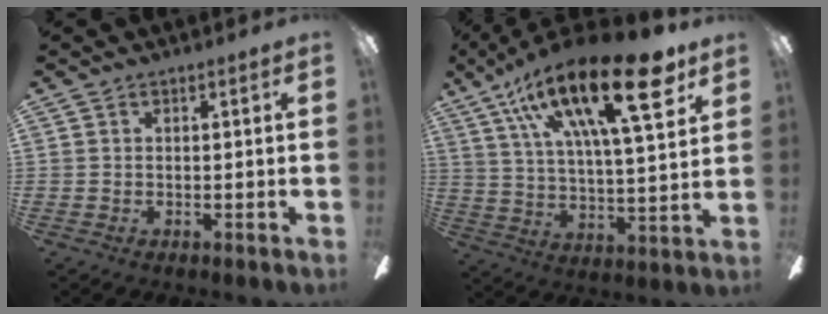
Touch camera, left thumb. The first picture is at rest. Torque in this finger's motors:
{"motor_torque": [2.51, 2.51, 1.40, -1.37, 0.56]}